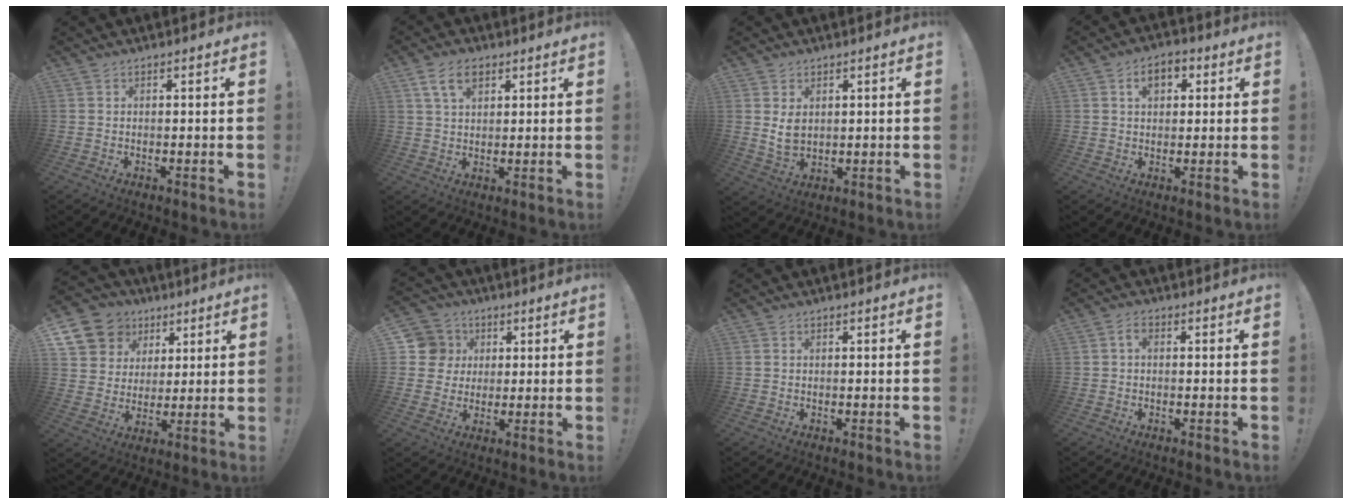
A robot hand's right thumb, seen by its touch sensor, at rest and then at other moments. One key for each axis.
{"total": 7.7, "fx": 3.8, "fy": 4.4, "fz": 5.0, "tx": -0.081, "ty": -0.003, "tz": 0.072}
{"total": 5.9, "fx": 2.1, "fy": 4.2, "fz": 3.5, "tx": -0.061, "ty": -0.006, "tz": 0.036}
{"total": 6.2, "fx": 2.1, "fy": 4.3, "fz": 4.0, "tx": -0.056, "ty": 0.008, "tz": 0.036}
{"total": 12.5, "fx": 6.4, "fy": 10.2, "fz": 3.3, "tx": -0.057, "ty": -0.035, "tz": 0.136}
{"total": 9.5, "fx": 1.8, "fy": 9.1, "fz": 2.0, "tx": -0.020, "ty": -0.001, "tz": 0.041}
{"total": 0.0}
{"total": 2.0, "fx": 0.0, "fy": 1.1, "fz": 1.7, "tx": -0.030, "ty": 0.006, "tz": -0.002}